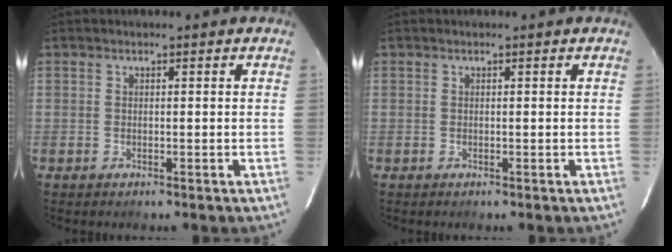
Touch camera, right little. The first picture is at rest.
{"total": 0.0}